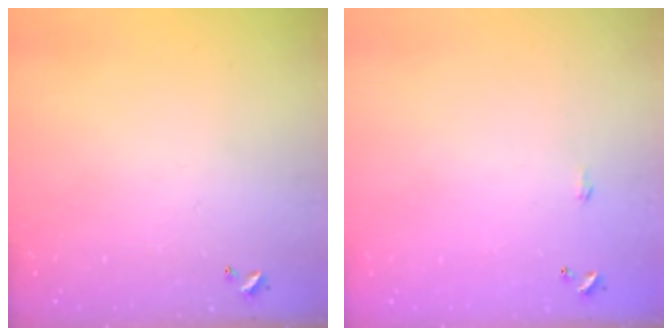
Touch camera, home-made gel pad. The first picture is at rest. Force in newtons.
{"total": 0.6, "press": 0.6, "slide": 0.2}